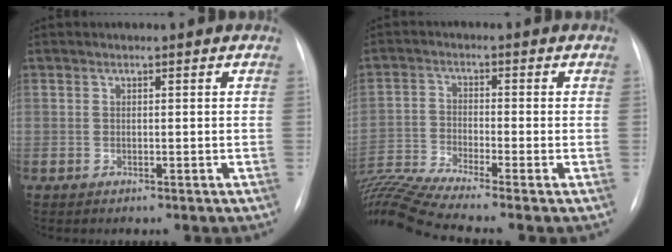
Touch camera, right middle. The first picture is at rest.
{"total": 12.2, "force": [-10.6, -1.9, 5.7], "torque": [-0.127, -0.009, -0.197]}